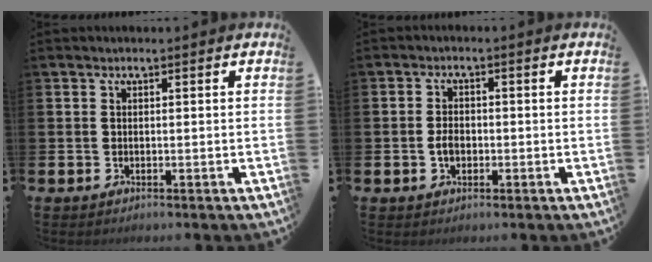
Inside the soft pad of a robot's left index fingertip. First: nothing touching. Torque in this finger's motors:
{"motor_torque": [0.13, -0.04, 0.04, 0.04]}